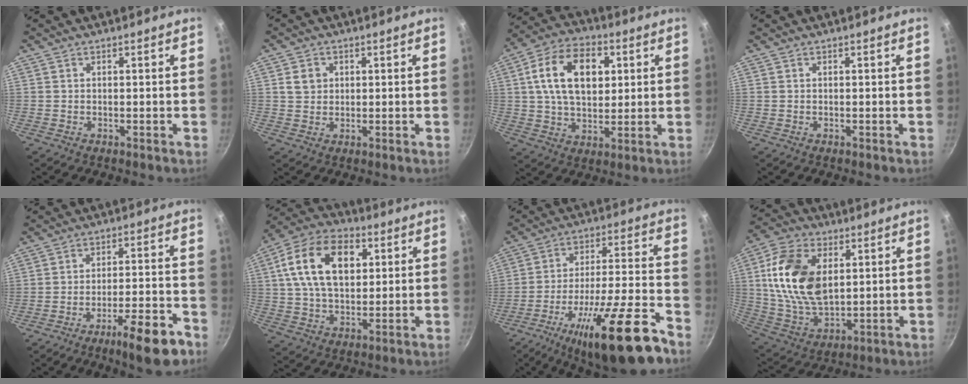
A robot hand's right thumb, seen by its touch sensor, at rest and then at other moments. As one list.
[{"total": 3.6, "force": [0.9, 3.1, 1.5], "torque": [-0.012, 0.004, 0.015]}, {"total": 16.3, "force": [4.0, 10.5, 11.9], "torque": [-0.180, 0.005, 0.058]}, {"total": 0.0}, {"total": 11.7, "force": [-7.3, 2.4, 8.9], "torque": [-0.119, 0.045, -0.101]}, {"total": 17.6, "force": [4.7, 11.1, 12.8], "torque": [-0.205, 0.008, 0.070]}, {"total": 22.3, "force": [-13.6, 4.9, 17.0], "torque": [-0.252, 0.064, -0.213]}, {"total": 18.0, "force": [3.9, 11.2, 13.5], "torque": [-0.239, -0.007, 0.080]}]